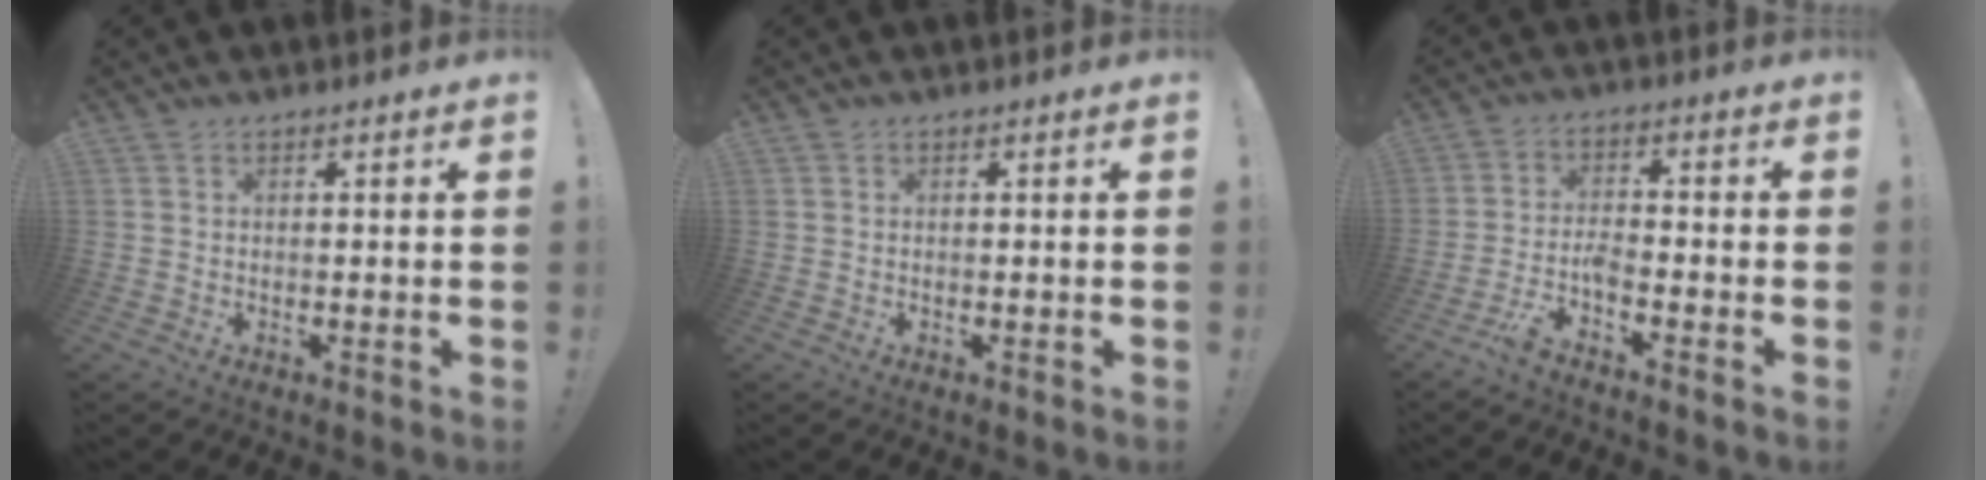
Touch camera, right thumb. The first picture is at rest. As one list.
[{"total": 0.0}, {"total": 6.2, "force": [-4.5, 1.3, 4.0], "torque": [-0.089, 0.008, -0.083]}]